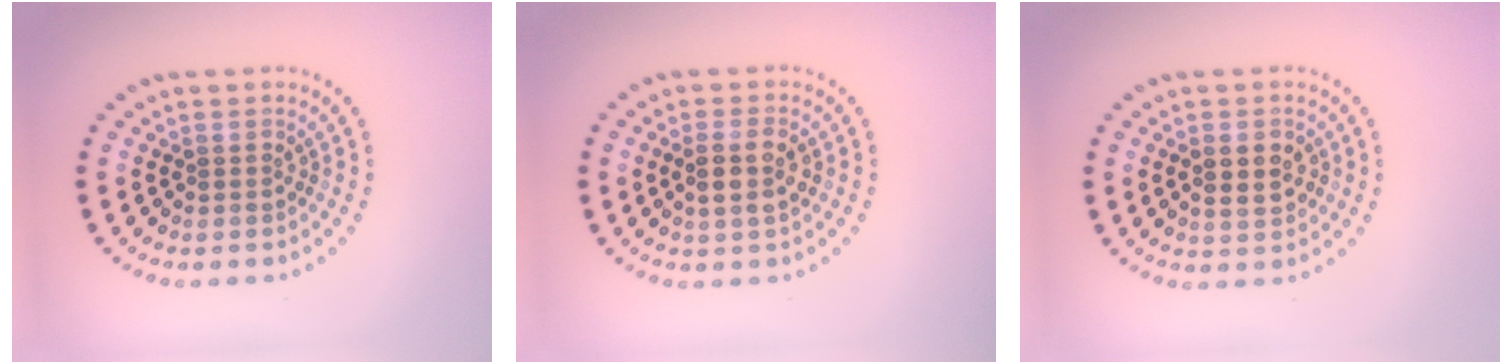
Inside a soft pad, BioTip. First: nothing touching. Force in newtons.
{"total": 2.6, "press": 2.4, "slide": 1.0}
{"total": 2.8, "press": 2.8, "slide": 0.2}